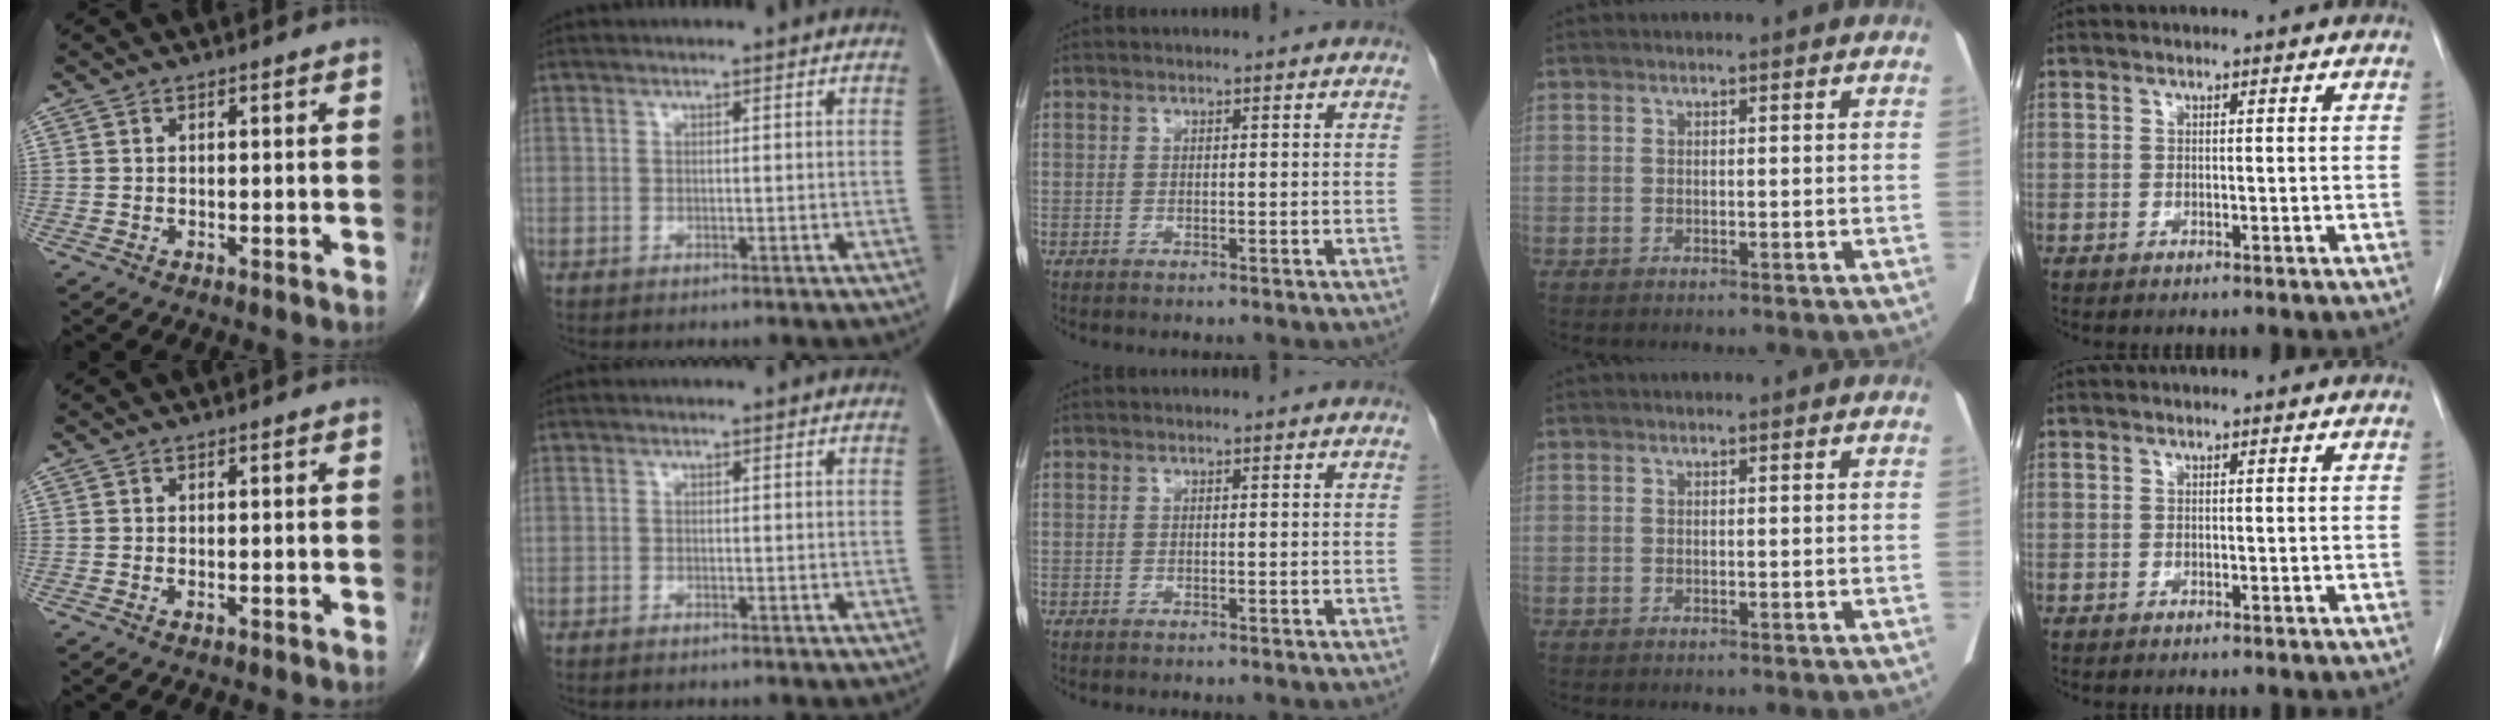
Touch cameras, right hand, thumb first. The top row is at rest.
{"thumb": {"total": 0.6, "force": [-0.4, 0.2, 0.4], "torque": [-0.009, 0.000, -0.008]}, "index": {"total": 0.8, "force": [-0.7, 0.2, 0.3], "torque": [-0.011, -0.001, -0.009]}}